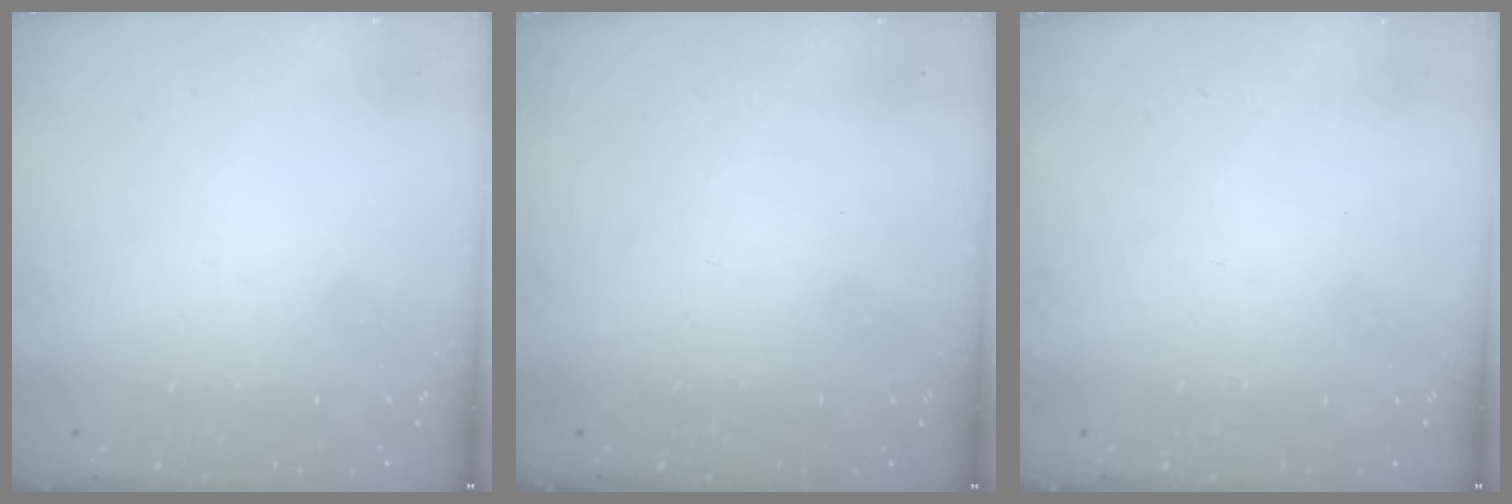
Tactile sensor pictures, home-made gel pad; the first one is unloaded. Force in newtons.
{"total": 0.0}
{"total": 0.0}